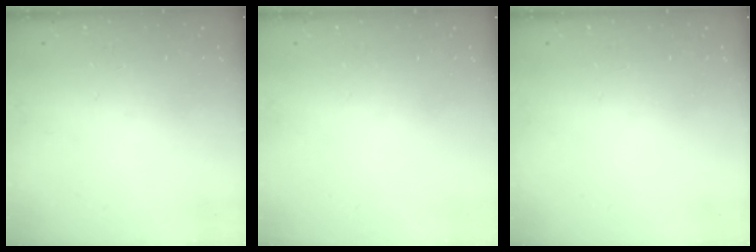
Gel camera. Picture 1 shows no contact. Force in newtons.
{"total": 0.0}
{"total": 0.0}